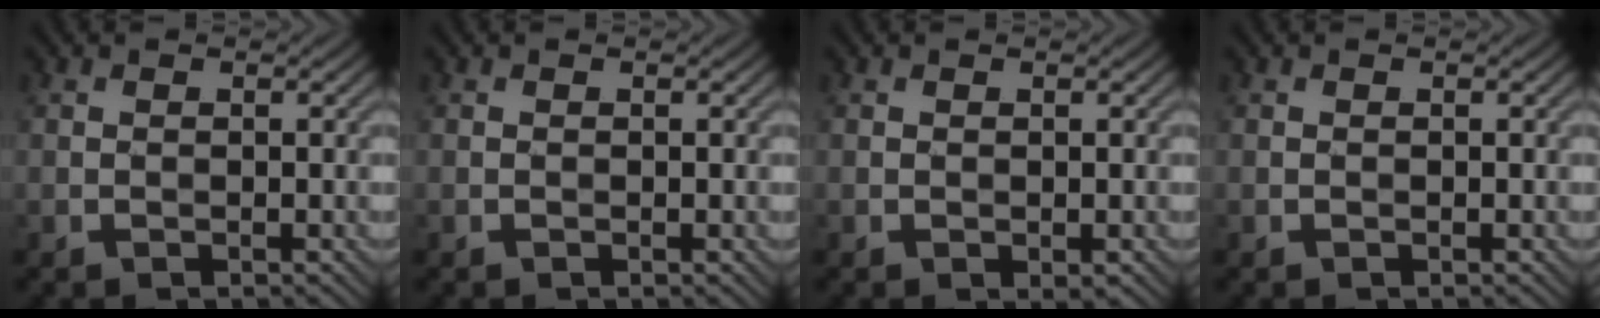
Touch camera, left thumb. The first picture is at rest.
{"total": 0.0}
{"total": 0.6, "force": [0.0, 0.3, 0.5], "torque": [-0.009, -0.001, 0.001]}
{"total": 0.0}